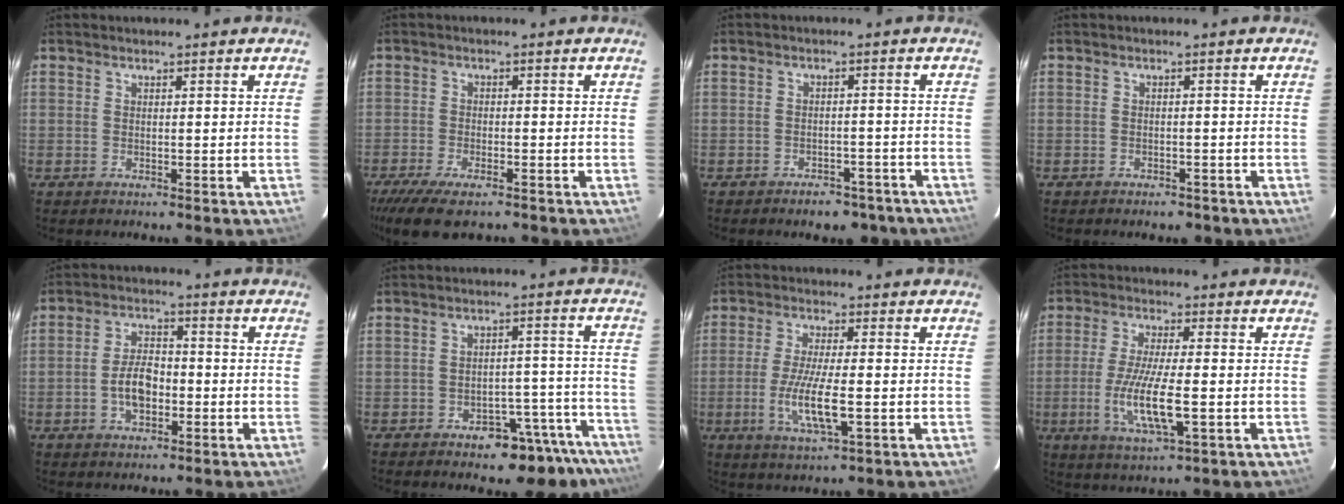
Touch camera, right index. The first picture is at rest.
{"total": 9.8, "force": [-7.4, 3.2, 5.6], "torque": [-0.137, -0.033, -0.131]}
{"total": 8.8, "force": [-7.0, 4.5, 2.9], "torque": [-0.057, 0.014, -0.076]}
{"total": 4.0, "force": [-3.2, 2.1, 1.3], "torque": [-0.027, 0.000, -0.037]}
{"total": 6.9, "force": [-2.0, 3.9, 5.3], "torque": [-0.104, 0.013, -0.029]}
{"total": 11.9, "force": [-9.9, 5.3, 3.9], "torque": [-0.029, 0.047, -0.107]}
{"total": 9.2, "force": [-2.3, 1.8, 8.7], "torque": [-0.173, -0.015, -0.044]}
{"total": 10.8, "force": [-2.7, 2.1, 10.3], "torque": [-0.205, -0.017, -0.050]}